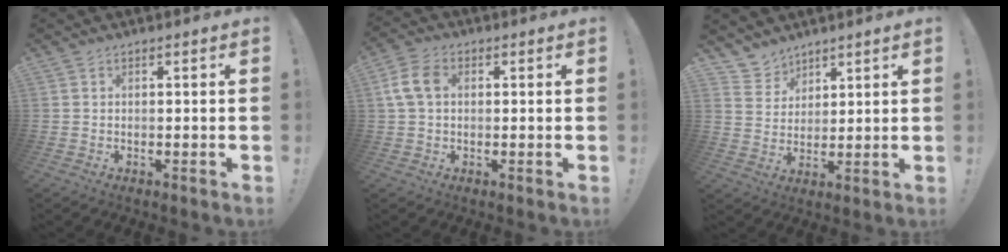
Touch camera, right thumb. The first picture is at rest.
{"total": 8.0, "force": [1.2, 5.4, 5.8], "torque": [-0.127, 0.013, 0.027]}
{"total": 6.3, "force": [5.2, 3.6, -0.1], "torque": [-0.010, -0.043, 0.104]}